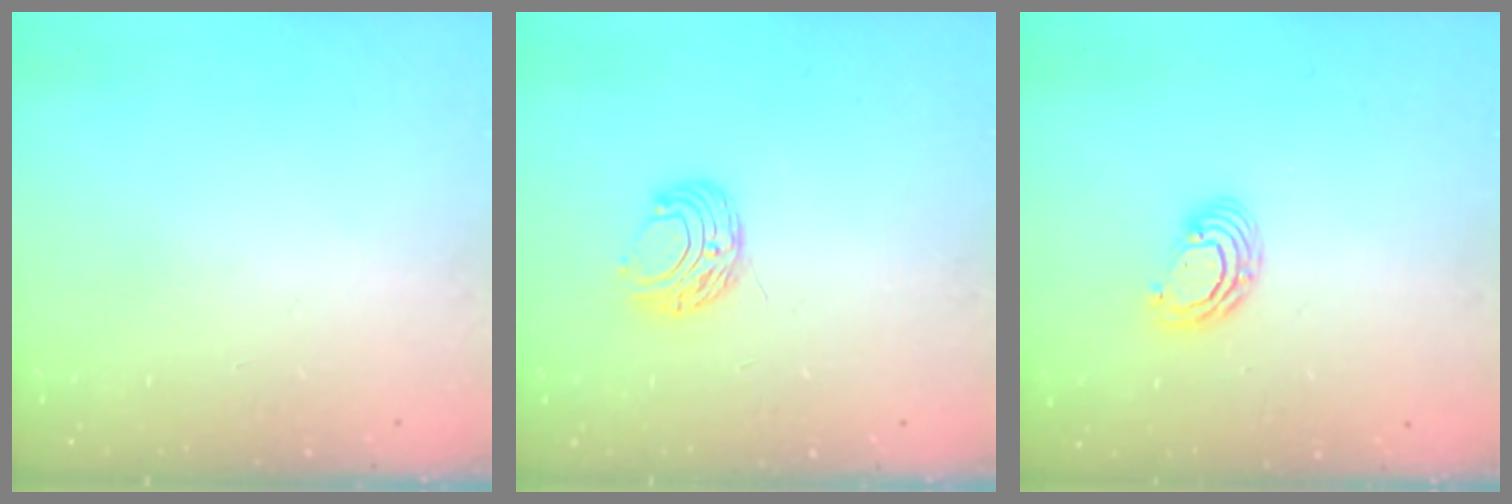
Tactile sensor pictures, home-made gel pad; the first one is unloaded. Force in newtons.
{"total": 7.5, "press": 7.4, "slide": 0.6}
{"total": 6.7, "press": 6.7, "slide": 0.6}